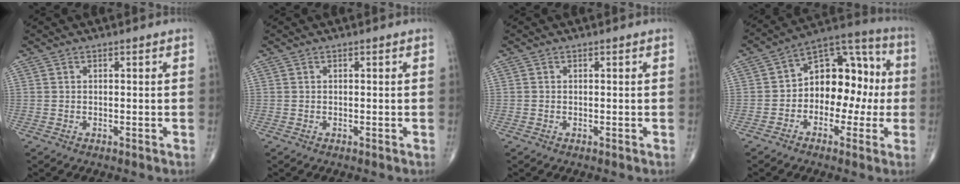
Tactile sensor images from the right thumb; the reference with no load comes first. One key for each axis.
{"total": 0.0}
{"total": 0.0}
{"total": 14.3, "fx": -1.0, "fy": 9.6, "fz": 10.6, "tx": -0.110, "ty": 0.055, "tz": -0.028}